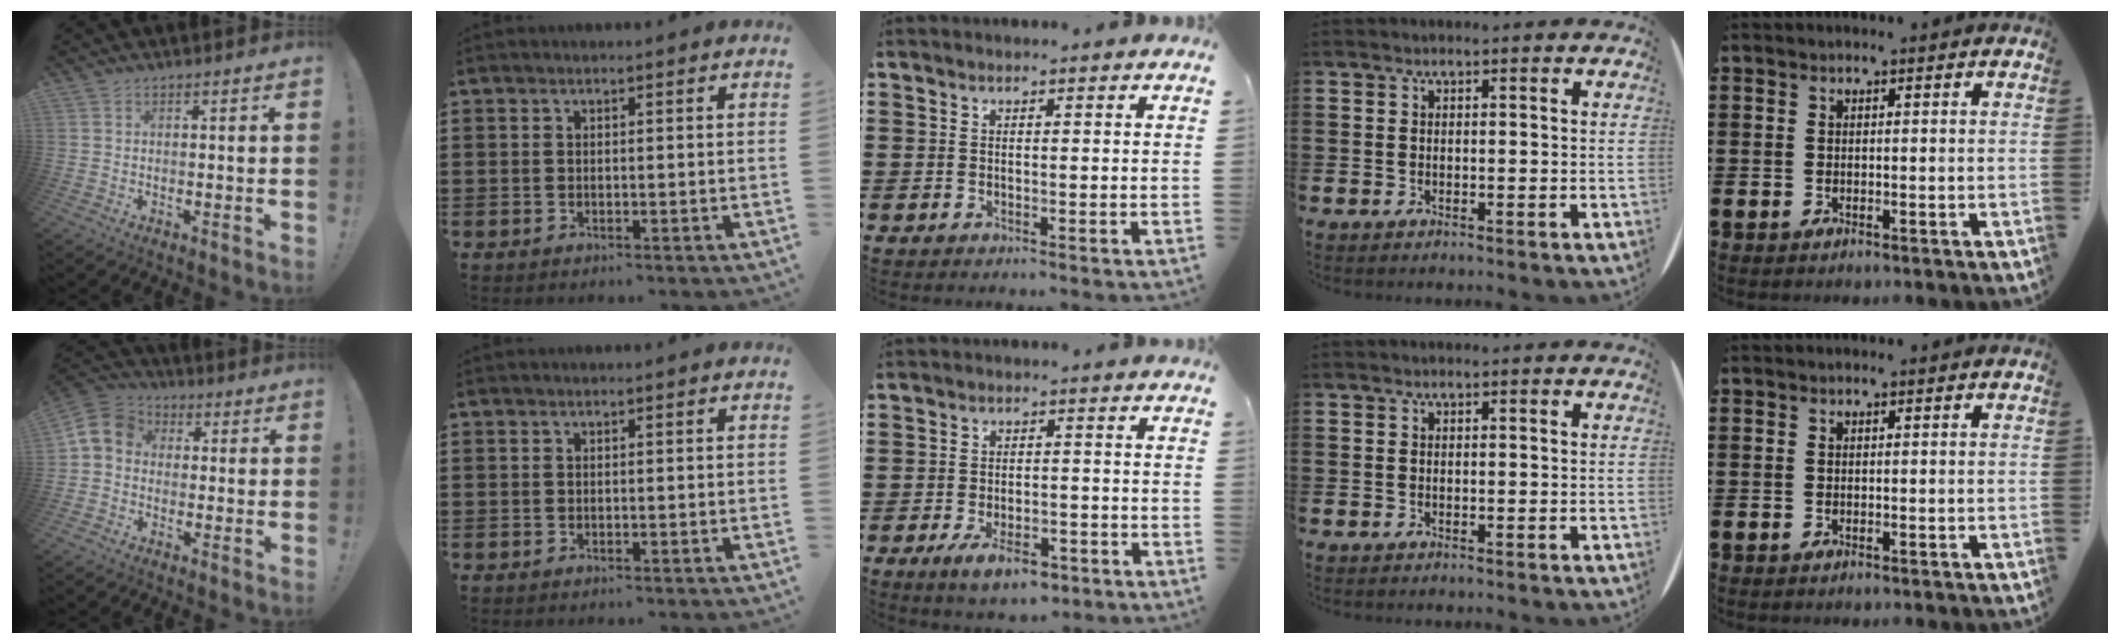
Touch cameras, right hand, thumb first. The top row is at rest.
{"thumb": {"total": 7.6, "force": [-0.3, 6.3, 4.2], "torque": [-0.077, 0.015, -0.001]}, "middle": {"total": 5.4, "force": [-3.5, 2.1, 3.5], "torque": [-0.065, 0.004, -0.065]}}